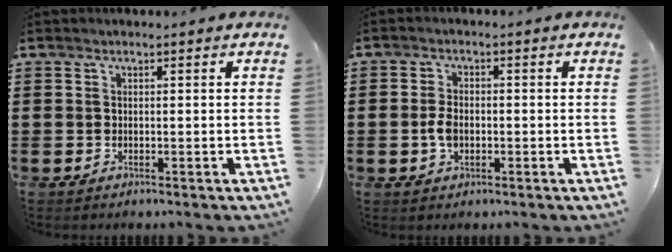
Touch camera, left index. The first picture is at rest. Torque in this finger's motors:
{"motor_torque": [0.72, 0.65, 0.36, 0.09]}